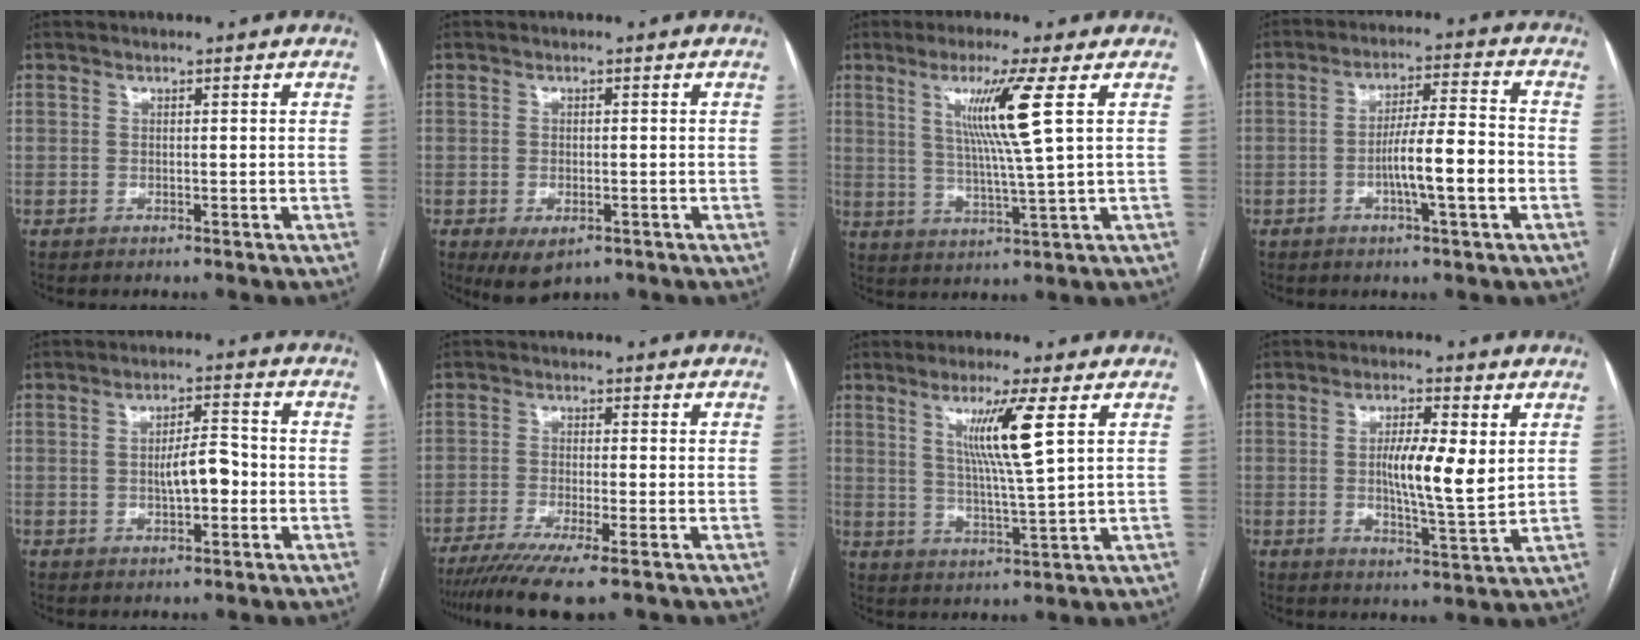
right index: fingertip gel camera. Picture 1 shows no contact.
{"total": 4.4, "force": [-2.2, 2.3, 3.0], "torque": [-0.051, -0.007, -0.024]}
{"total": 9.0, "force": [3.1, -1.9, 8.3], "torque": [-0.150, -0.010, 0.062]}
{"total": 9.0, "force": [-2.5, 0.5, 8.7], "torque": [-0.146, 0.009, -0.044]}
{"total": 5.5, "force": [-0.7, 1.9, 5.1], "torque": [-0.083, 0.011, -0.011]}
{"total": 8.8, "force": [-6.4, 0.2, 6.1], "torque": [-0.099, -0.019, -0.102]}
{"total": 8.6, "force": [3.2, -1.1, 7.9], "torque": [-0.143, -0.013, 0.061]}
{"total": 8.6, "force": [1.4, 1.4, 8.4], "torque": [-0.144, -0.005, 0.022]}